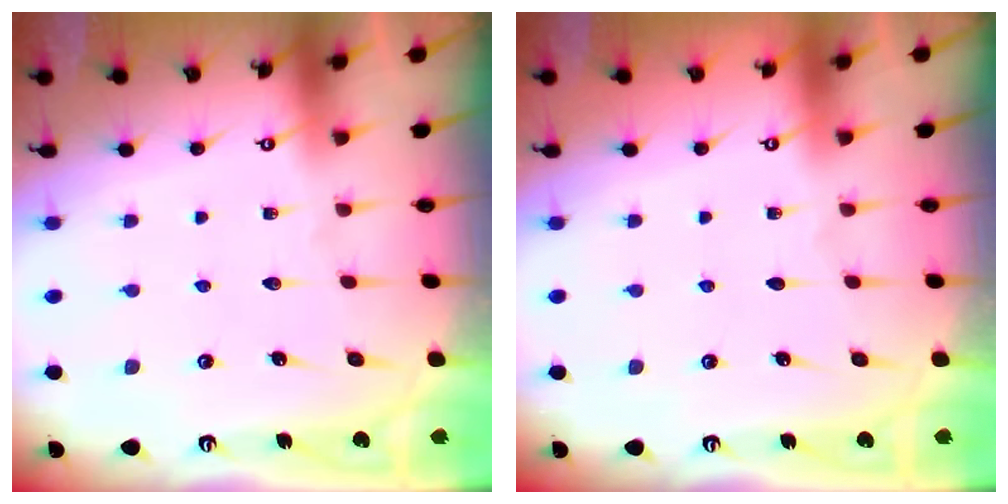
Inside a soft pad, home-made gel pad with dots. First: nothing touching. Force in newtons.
{"total": 0.0}